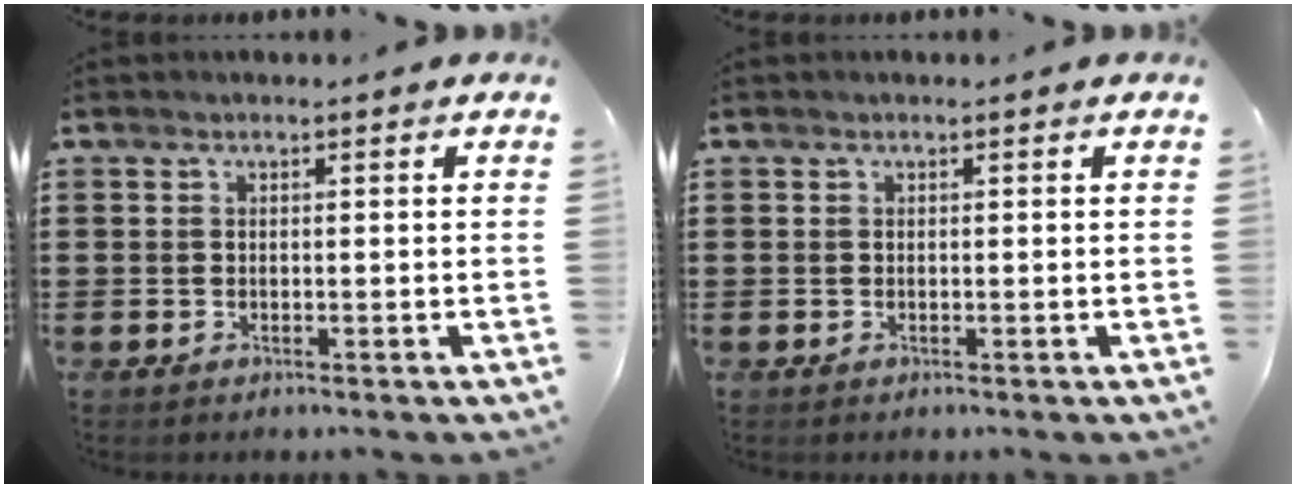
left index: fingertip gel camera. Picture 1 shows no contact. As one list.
[{"total": 0.0}]